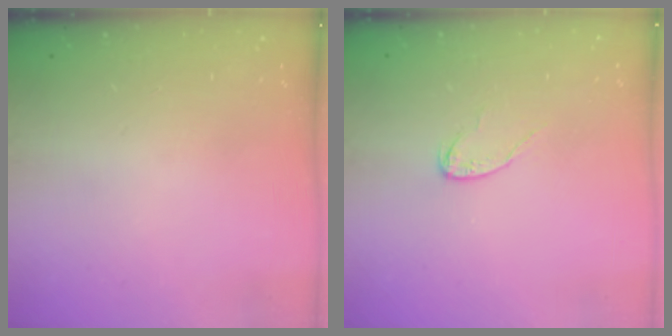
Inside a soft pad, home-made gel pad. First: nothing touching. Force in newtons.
{"total": 4.5, "press": 4.5, "slide": 0.5}